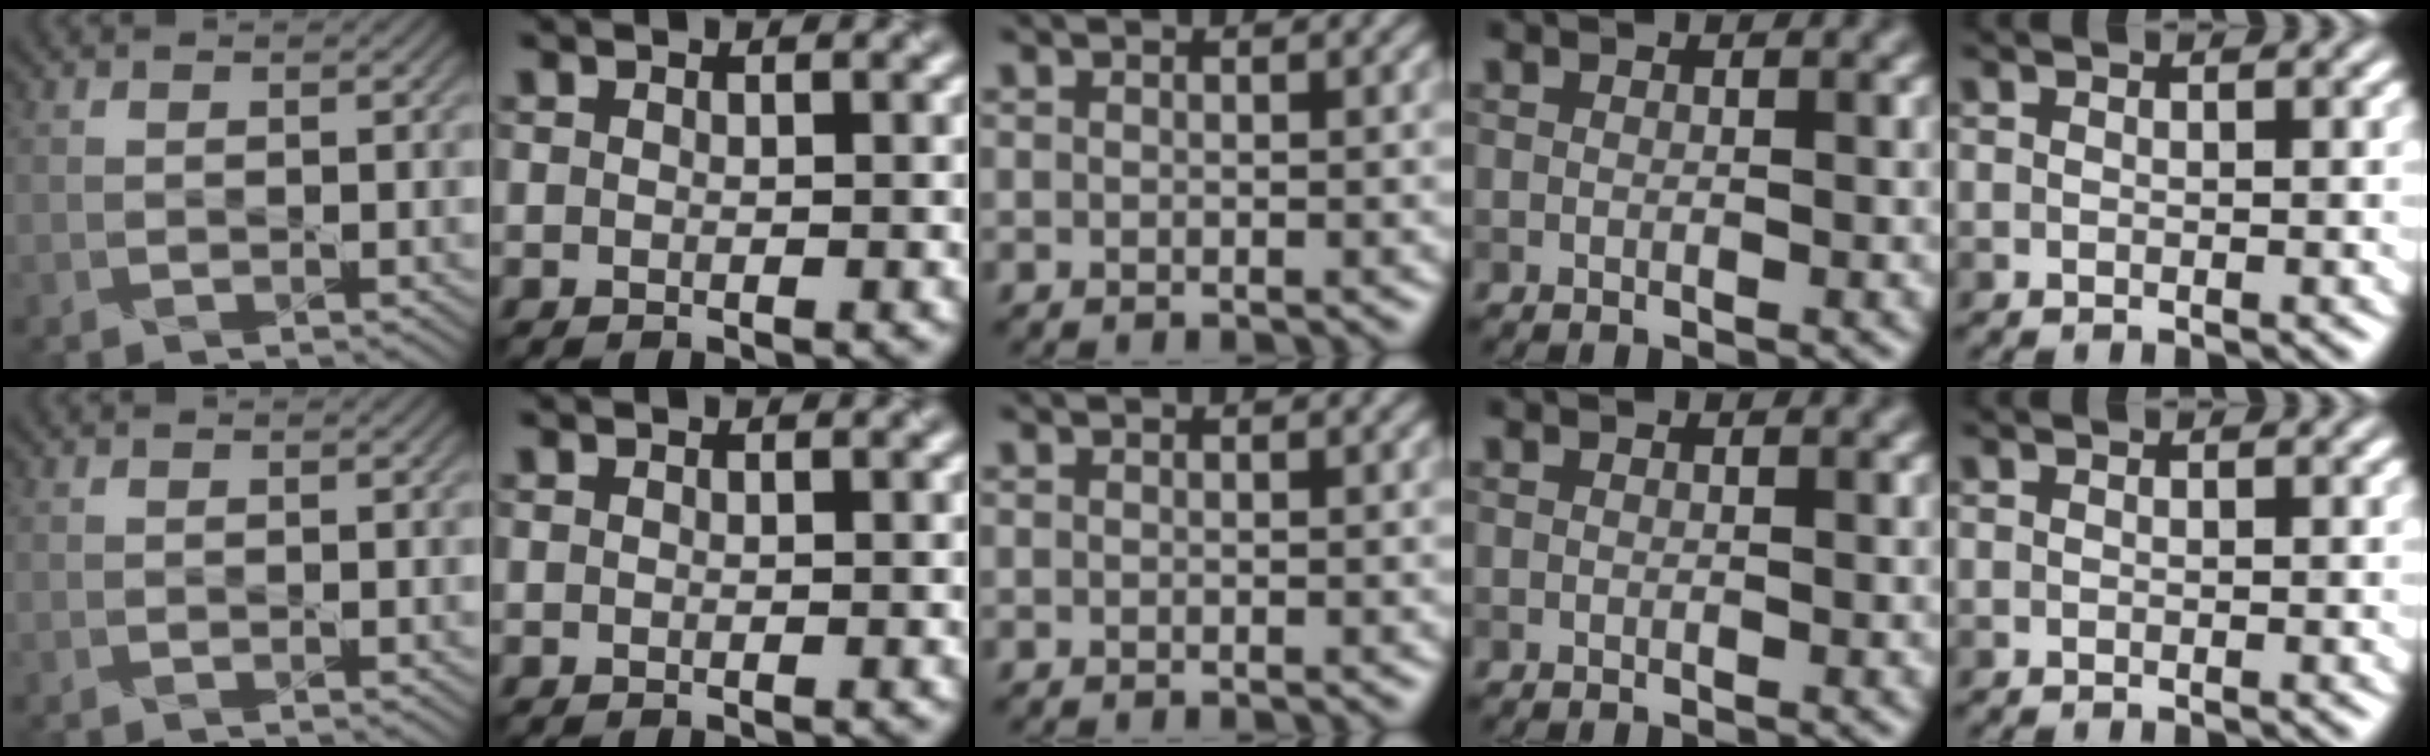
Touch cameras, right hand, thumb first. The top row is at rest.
{}